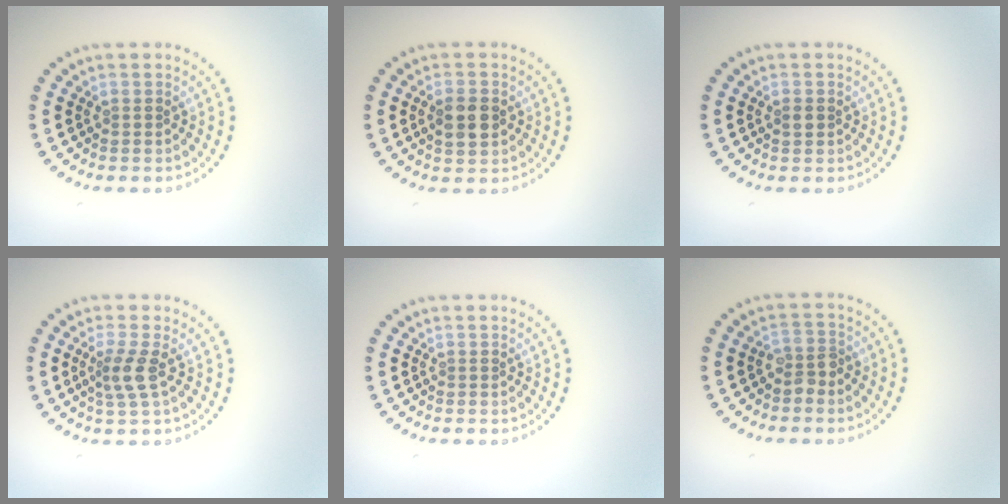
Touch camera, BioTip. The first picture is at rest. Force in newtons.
{"total": 2.6, "press": 2.6, "slide": 0.2}
{"total": 1.0, "press": 1.0, "slide": 0.1}
{"total": 2.5, "press": 1.9, "slide": 1.6}
{"total": 0.0}
{"total": 1.8, "press": 1.6, "slide": 0.8}